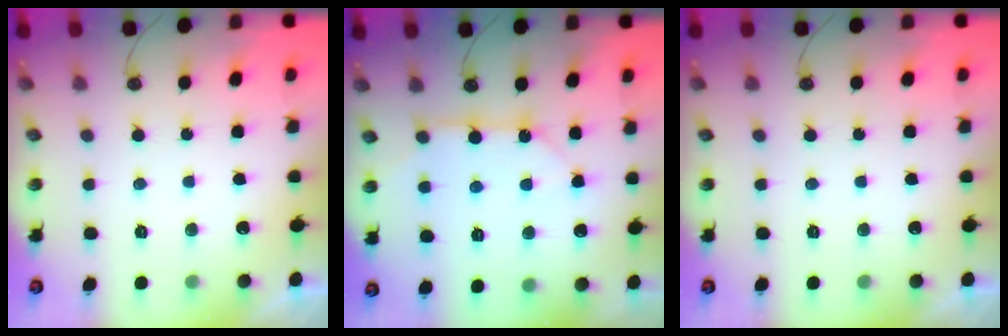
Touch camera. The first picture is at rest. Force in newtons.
{"total": 11.6, "press": 11.6, "slide": 1.1}
{"total": 0.0}